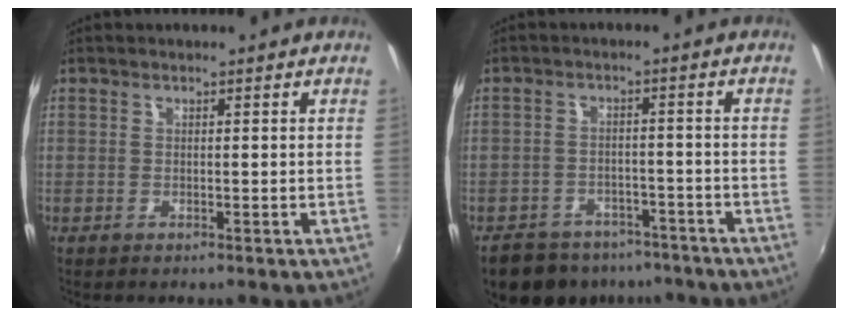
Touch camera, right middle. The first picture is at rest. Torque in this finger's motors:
{"motor_torque": [0.03, -0.40, 0.08, 0.01]}